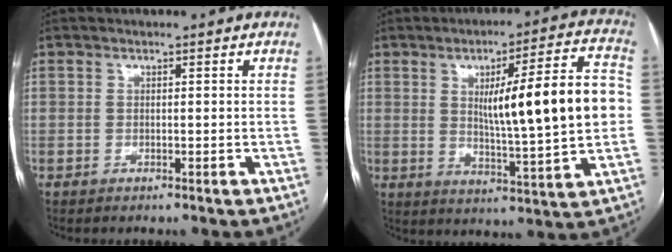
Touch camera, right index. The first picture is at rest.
{"total": 16.5, "force": [1.5, 1.4, 16.4], "torque": [-0.243, 0.012, 0.025]}